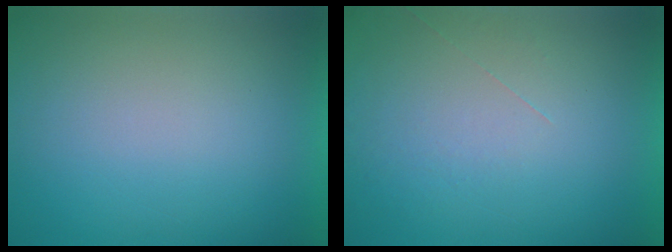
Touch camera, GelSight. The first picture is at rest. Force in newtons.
{"total": 1.2}